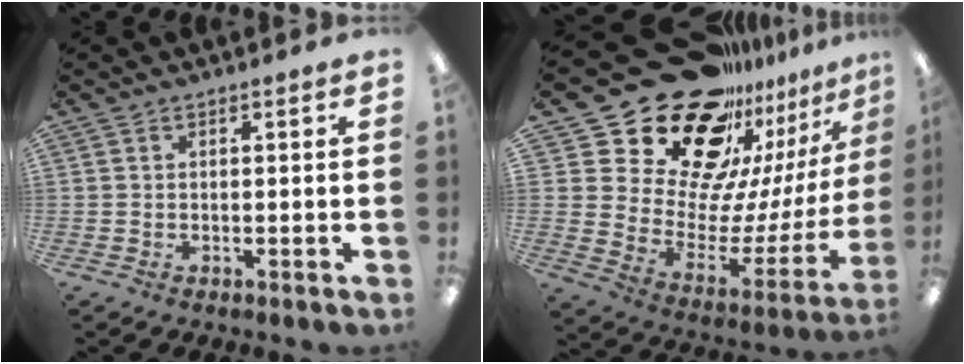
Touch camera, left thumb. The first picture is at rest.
{"total": 28.5, "force": [21.0, 14.9, 12.3], "torque": [-0.197, -0.177, 0.404]}